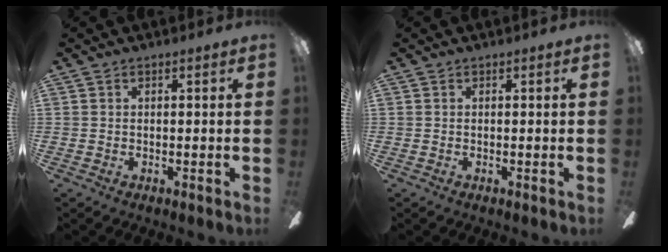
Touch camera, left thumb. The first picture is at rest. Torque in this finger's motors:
{"motor_torque": [0.00, 0.00, 0.00, 0.00, 0.00]}